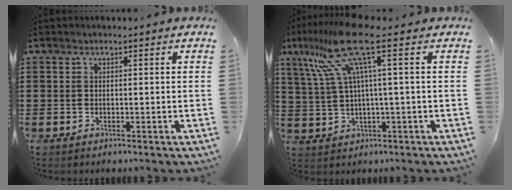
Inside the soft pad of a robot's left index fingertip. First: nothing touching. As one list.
[{"total": 12.4, "force": [5.1, 1.1, 11.3], "torque": [-0.265, -0.015, 0.075]}]